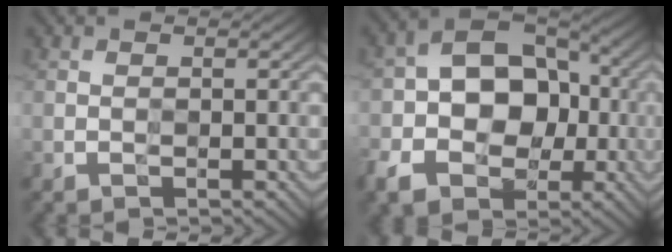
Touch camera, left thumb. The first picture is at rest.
{"total": 12.2, "force": [-2.7, 8.8, 7.9], "torque": [-0.142, -0.009, -0.058]}